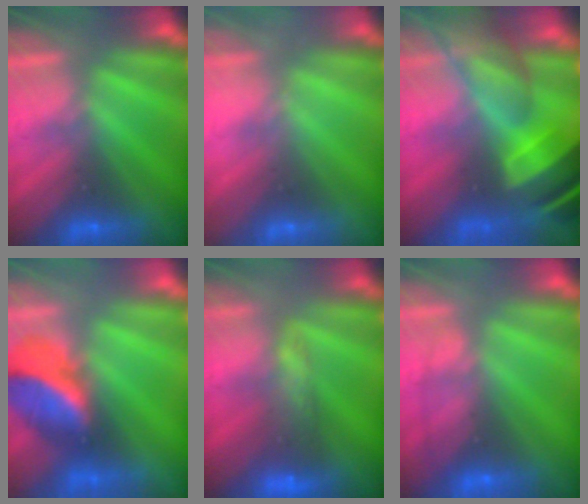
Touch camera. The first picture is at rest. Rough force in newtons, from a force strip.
{"total": 2.0}
{"total": 9.3}
{"total": 2.5}
{"total": 8.7}
{"total": 1.7}